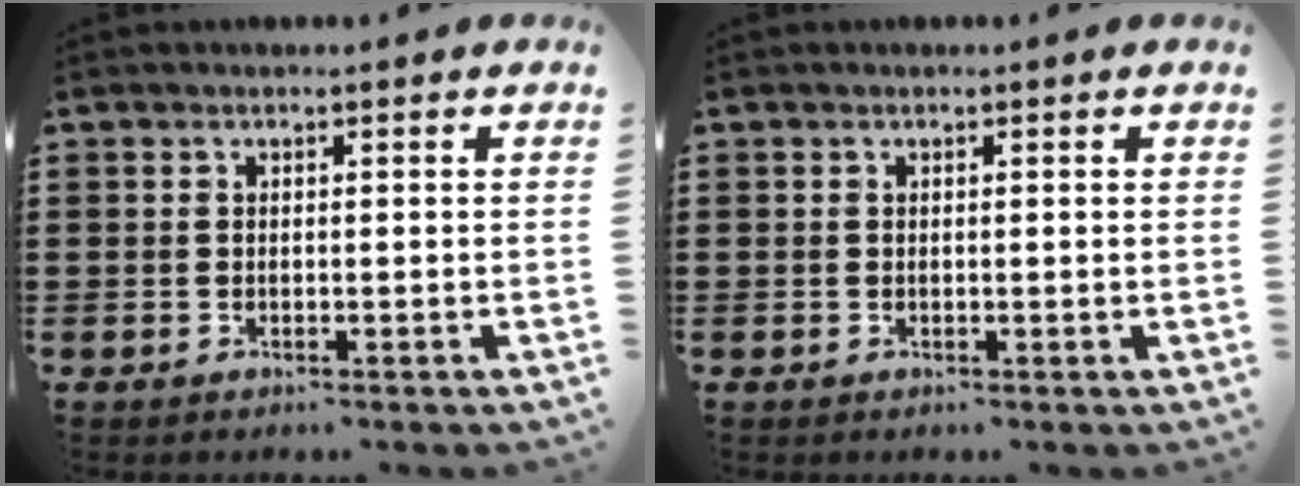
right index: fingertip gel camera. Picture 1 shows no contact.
{"total": 0.0}